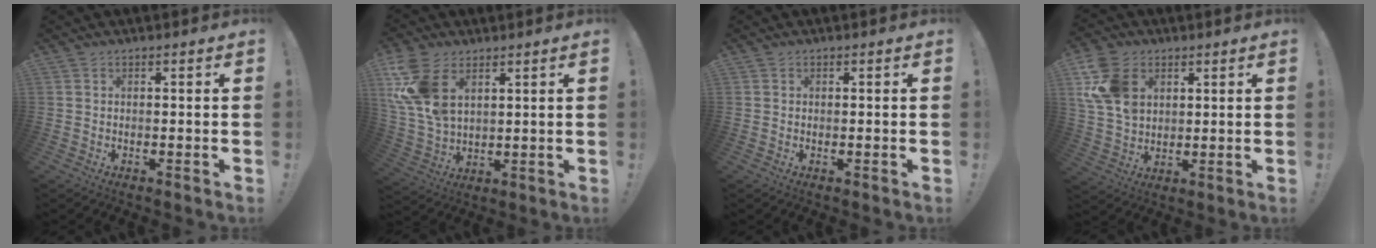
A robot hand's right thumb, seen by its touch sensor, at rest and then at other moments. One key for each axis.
{"total": 14.0, "fx": 6.0, "fy": 8.6, "fz": 9.2, "tx": -0.198, "ty": -0.017, "tz": 0.118}
{"total": 0.6, "fx": 0.4, "fy": 0.3, "fz": -0.2, "tx": 0.004, "ty": 0.001, "tz": 0.008}
{"total": 14.1, "fx": 5.2, "fy": 10.3, "fz": 8.1, "tx": -0.167, "ty": -0.006, "tz": 0.108}